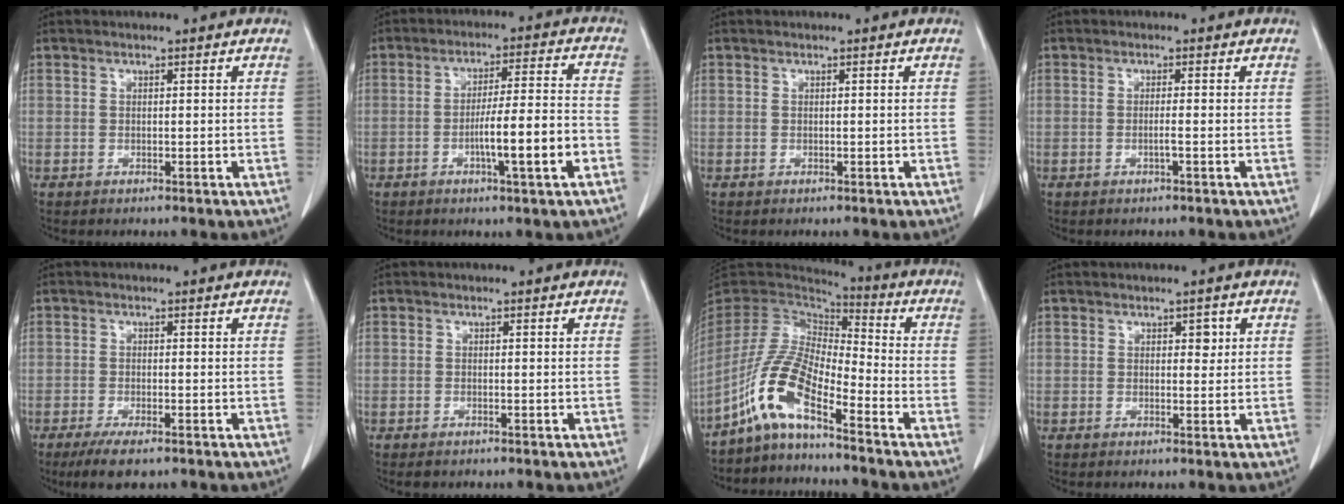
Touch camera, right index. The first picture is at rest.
{"total": 9.8, "force": [-3.4, 0.0, 9.2], "torque": [-0.146, 0.004, -0.055]}
{"total": 0.0}
{"total": 1.1, "force": [-0.4, -0.2, 1.0], "torque": [-0.019, 0.000, -0.007]}
{"total": 5.0, "force": [-3.4, 1.1, 3.4], "torque": [-0.060, -0.012, -0.053]}
{"total": 0.9, "force": [-0.7, 0.4, 0.4], "torque": [-0.012, -0.002, -0.009]}
{"total": 10.1, "force": [-6.6, 1.9, 7.3], "torque": [-0.169, 0.009, -0.137]}
{"total": 1.6, "force": [0.6, 0.9, 1.1], "torque": [-0.012, 0.000, 0.007]}